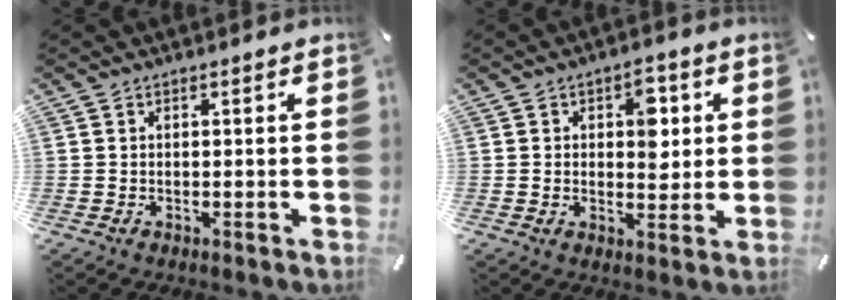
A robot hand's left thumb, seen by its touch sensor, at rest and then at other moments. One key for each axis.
{"total": 7.1, "fx": 1.6, "fy": 4.5, "fz": 5.2, "tx": -0.060, "ty": -0.007, "tz": 0.020}